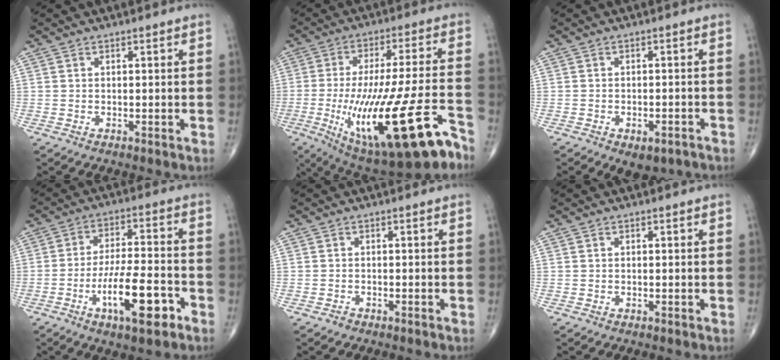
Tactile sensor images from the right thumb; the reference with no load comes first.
{"total": 27.1, "force": [-11.3, 7.6, 23.4], "torque": [-0.398, 0.014, -0.161]}
{"total": 5.7, "force": [-3.6, 3.0, 3.2], "torque": [-0.039, 0.020, -0.043]}
{"total": 12.7, "force": [-5.6, 3.7, 10.8], "torque": [-0.185, 0.027, -0.092]}
{"total": 0.7, "force": [-0.6, 0.3, 0.1], "torque": [-0.003, 0.000, -0.014]}
{"total": 0.0}